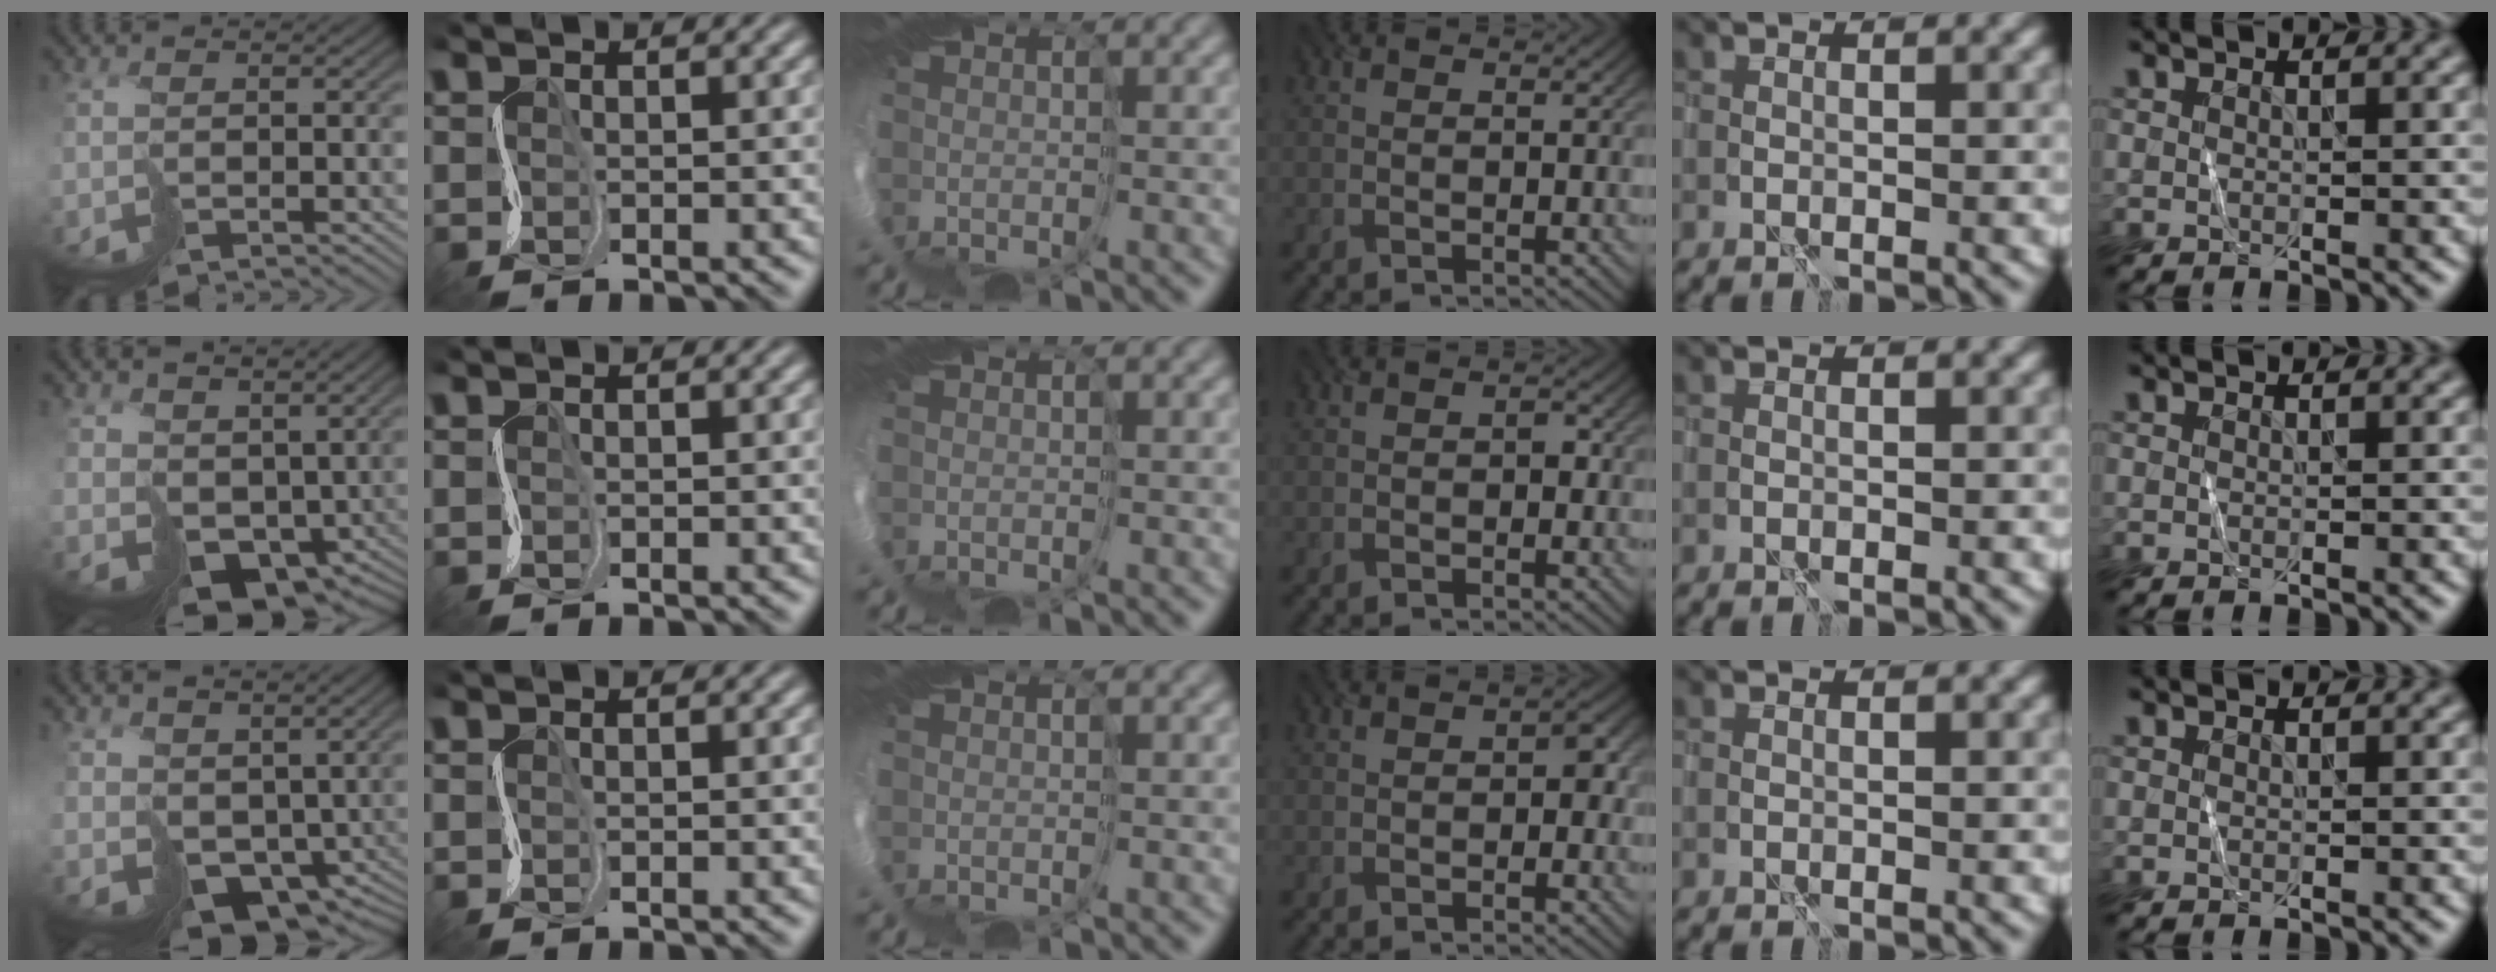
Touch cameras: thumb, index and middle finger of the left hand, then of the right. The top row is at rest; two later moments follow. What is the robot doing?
{"motion": "cut", "object": "tissue"}